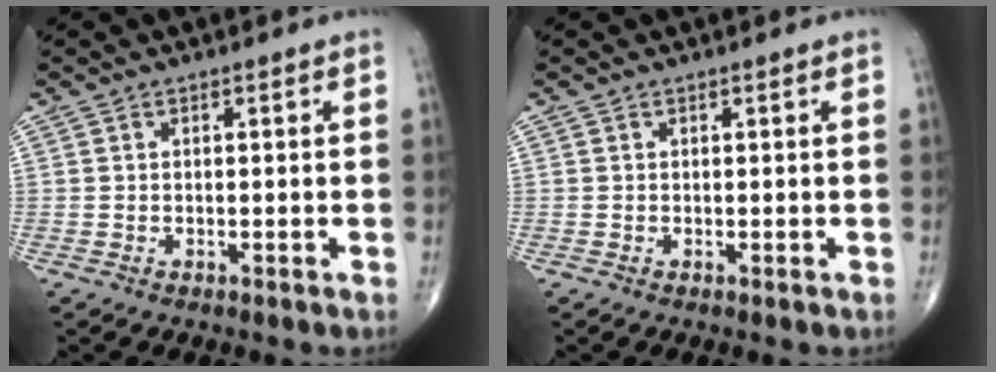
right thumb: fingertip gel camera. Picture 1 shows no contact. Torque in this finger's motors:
{"motor_torque": [0.53, 0.32, -0.09, -0.18, 0.01]}